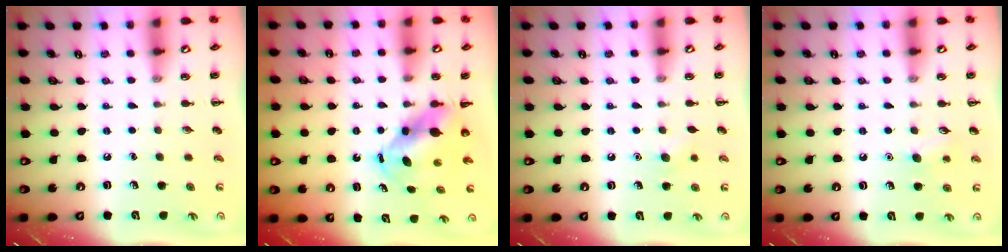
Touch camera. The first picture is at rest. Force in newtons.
{"total": 6.0, "press": 5.7, "slide": 1.9}
{"total": 4.5, "press": 4.3, "slide": 1.2}
{"total": 7.1, "press": 6.8, "slide": 2.1}